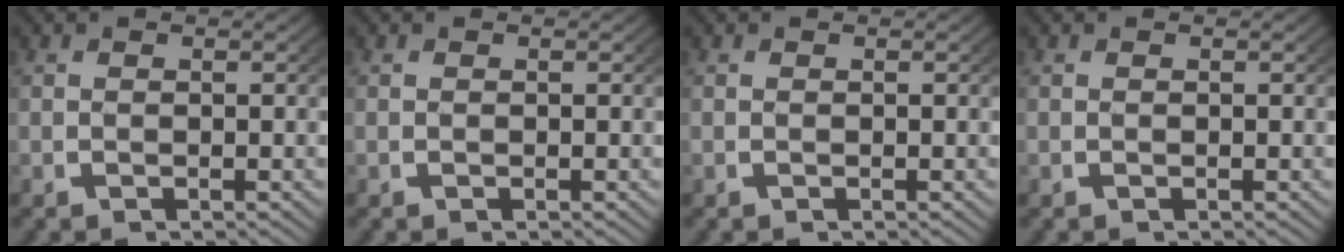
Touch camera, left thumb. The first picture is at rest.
{"total": 0.0}
{"total": 0.0}
{"total": 0.0}